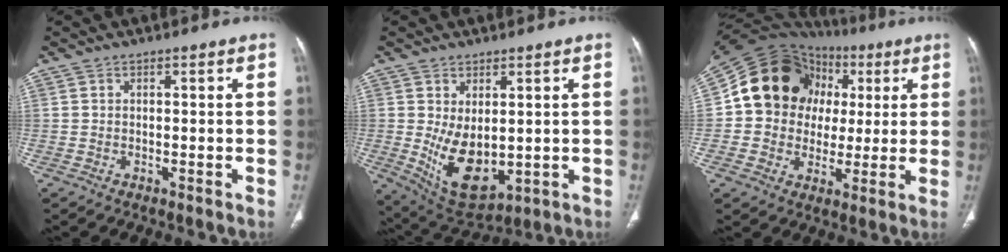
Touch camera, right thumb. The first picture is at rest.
{"total": 10.3, "force": [-0.1, 5.6, 8.7], "torque": [-0.136, -0.019, 0.028]}
{"total": 18.9, "force": [3.7, 16.4, 8.6], "torque": [-0.101, 0.031, 0.069]}